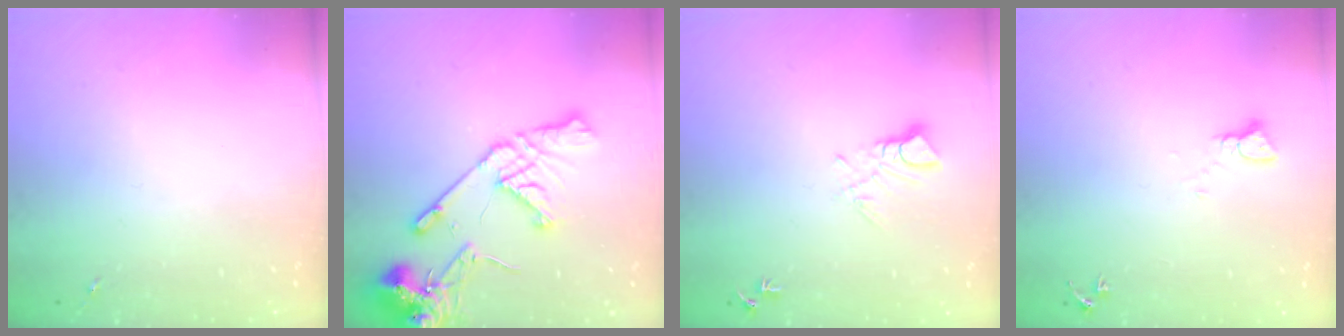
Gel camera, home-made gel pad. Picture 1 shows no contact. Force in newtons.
{"total": 16.2, "press": 16.0, "slide": 2.5}
{"total": 7.2, "press": 7.2, "slide": 0.8}
{"total": 2.2, "press": 2.2, "slide": 0.2}